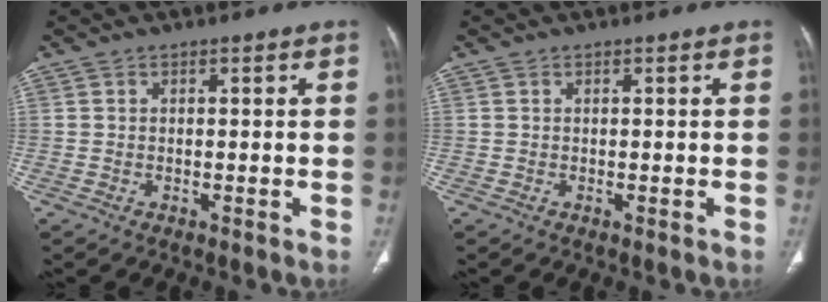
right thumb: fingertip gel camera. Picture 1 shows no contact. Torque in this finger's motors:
{"motor_torque": [2.51, 2.49, -0.23, 0.41, 0.03]}